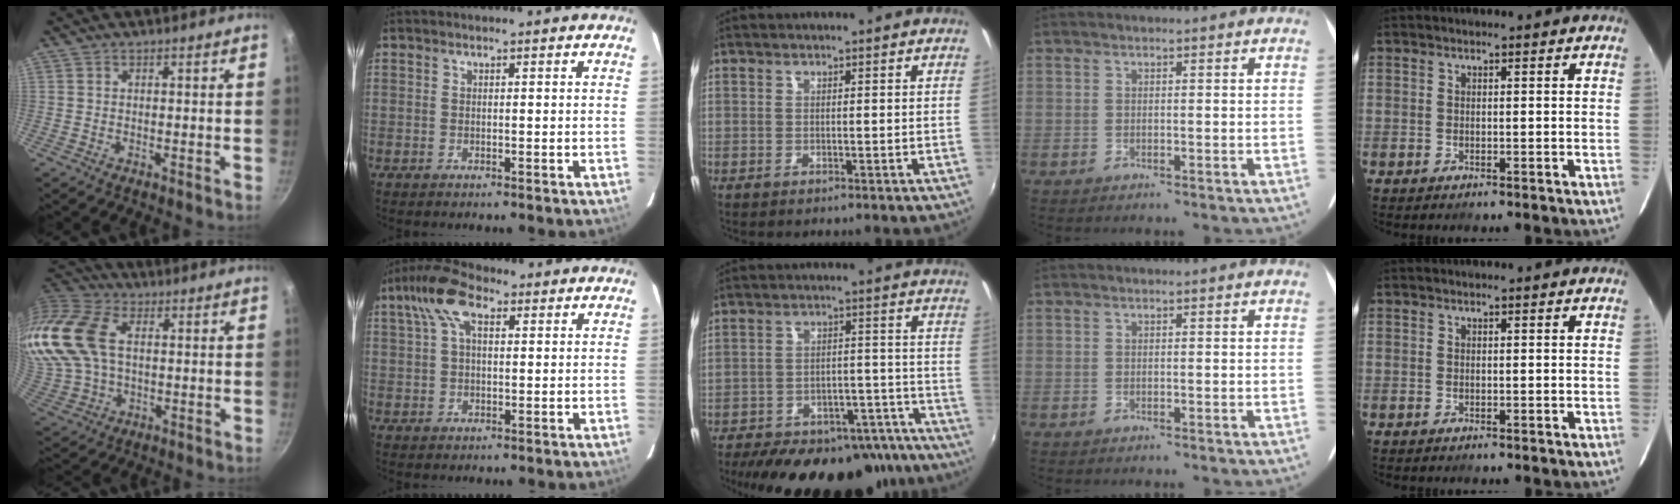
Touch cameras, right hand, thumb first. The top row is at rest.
{"thumb": {"total": 20.7, "force": [3.9, 14.3, 14.5], "torque": [-0.330, 0.016, 0.073]}, "index": {"total": 8.3, "force": [3.3, 4.0, 6.4], "torque": [-0.132, 0.029, 0.057]}, "middle": {"total": 26.9, "force": [-21.9, 11.0, 11.0], "torque": [-0.192, 0.026, -0.271]}}